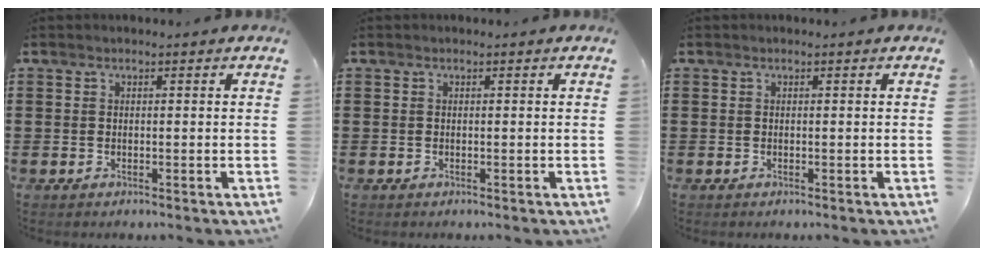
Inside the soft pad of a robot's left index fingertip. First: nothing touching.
{"total": 0.0}
{"total": 0.0}